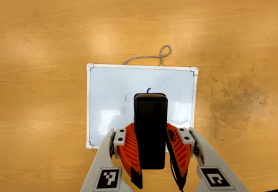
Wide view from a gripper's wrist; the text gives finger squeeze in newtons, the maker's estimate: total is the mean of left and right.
{"total": 9.0, "left": 7.7, "right": 10.2}